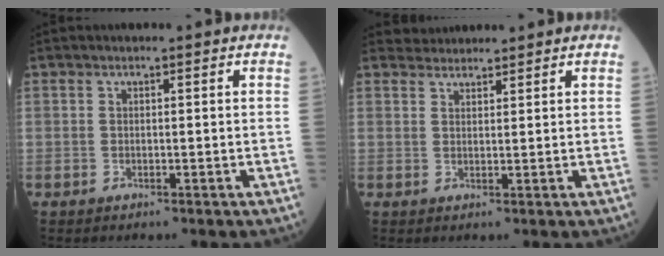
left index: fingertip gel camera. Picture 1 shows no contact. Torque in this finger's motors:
{"motor_torque": [-0.49, -0.83, 0.08, 0.01]}